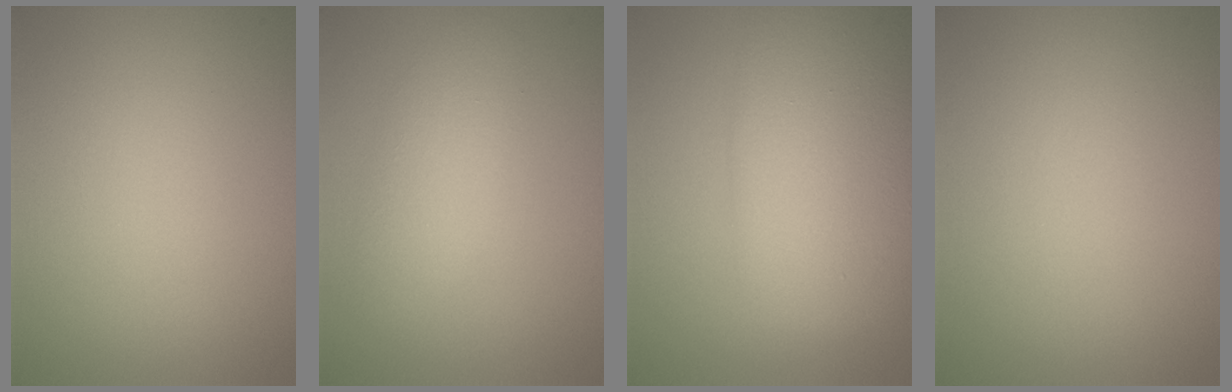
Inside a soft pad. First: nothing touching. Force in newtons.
{"total": 2.8, "press": 2.7, "slide": 0.3}
{"total": 11.1, "press": 11.1, "slide": 0.1}
{"total": 0.0}